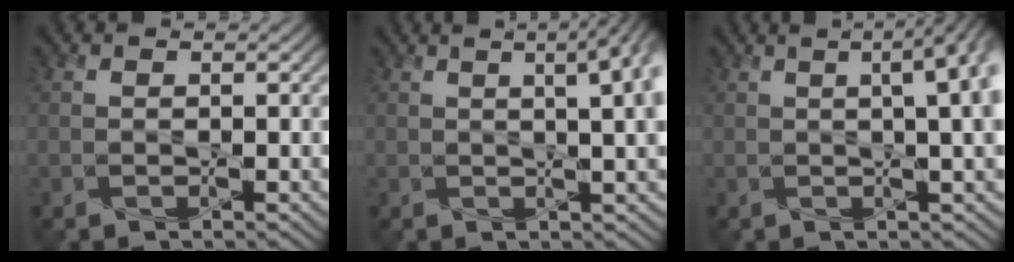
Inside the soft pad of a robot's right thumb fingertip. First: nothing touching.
{"total": 8.0, "force": [2.2, 2.6, 7.2], "torque": [-0.078, 0.028, 0.016]}
{"total": 8.2, "force": [1.3, 2.4, 7.8], "torque": [-0.087, 0.025, 0.007]}